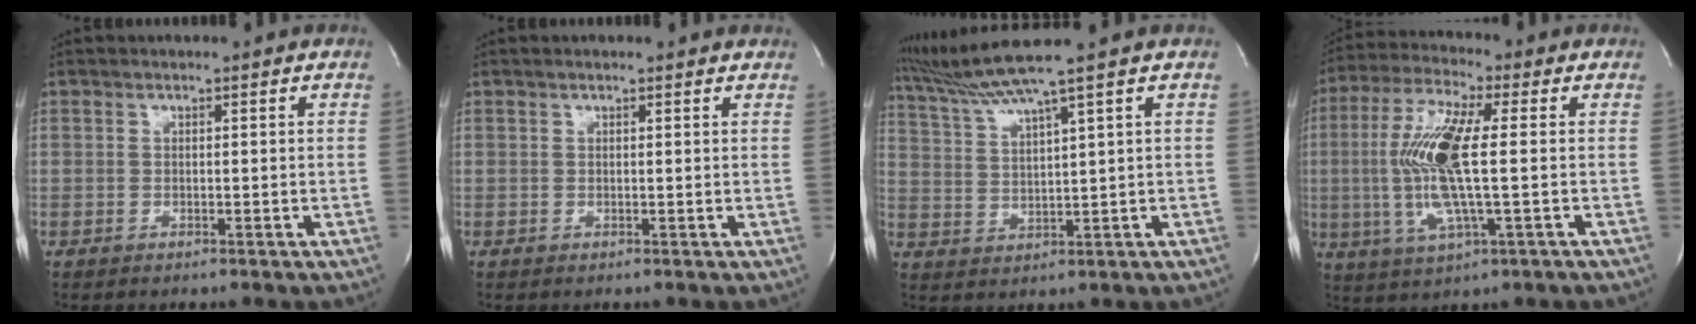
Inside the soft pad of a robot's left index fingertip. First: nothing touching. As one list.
[{"total": 2.2, "force": [2.0, 0.5, 0.8], "torque": [-0.015, 0.014, 0.015]}, {"total": 6.6, "force": [5.3, -2.7, 2.9], "torque": [-0.070, -0.001, 0.114]}, {"total": 13.3, "force": [-0.4, 1.6, 13.2], "torque": [-0.285, -0.002, -0.010]}]